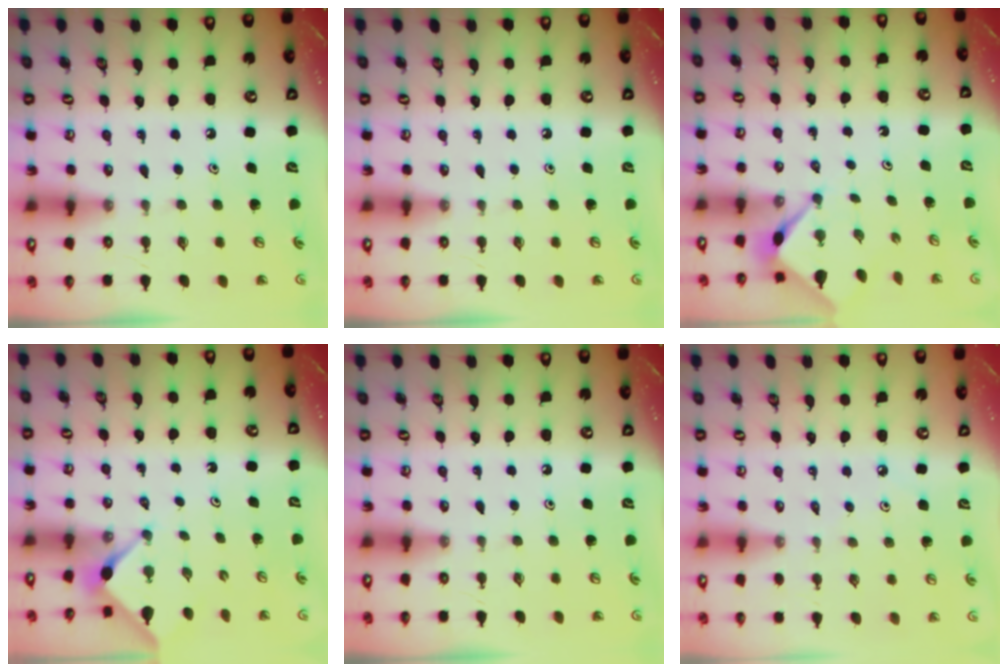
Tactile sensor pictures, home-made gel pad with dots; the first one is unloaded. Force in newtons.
{"total": 0.0}
{"total": 3.2, "press": 3.2, "slide": 0.5}
{"total": 2.9, "press": 2.8, "slide": 0.4}
{"total": 0.0}
{"total": 0.8, "press": 0.7, "slide": 0.3}